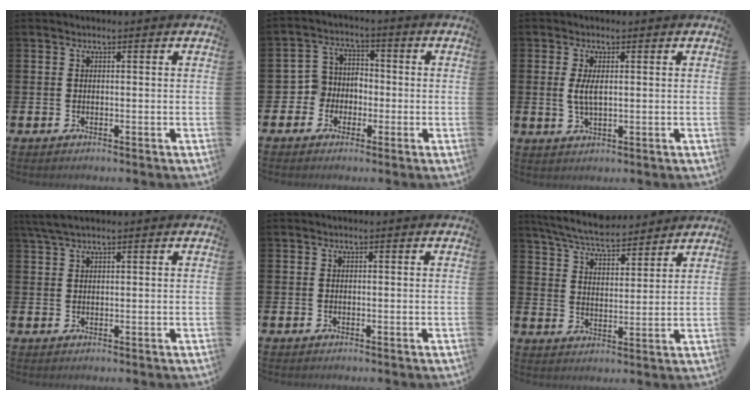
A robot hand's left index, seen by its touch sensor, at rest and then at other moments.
{"total": 4.6, "force": [-1.7, 4.2, 0.6], "torque": [-0.029, 0.007, -0.039]}
{"total": 3.0, "force": [0.6, 1.1, 2.7], "torque": [-0.046, 0.001, 0.008]}
{"total": 2.7, "force": [2.1, 0.7, 1.7], "torque": [-0.035, 0.005, 0.038]}
{"total": 0.0}
{"total": 6.8, "force": [6.5, 0.9, 1.8], "torque": [-0.057, -0.036, 0.114]}